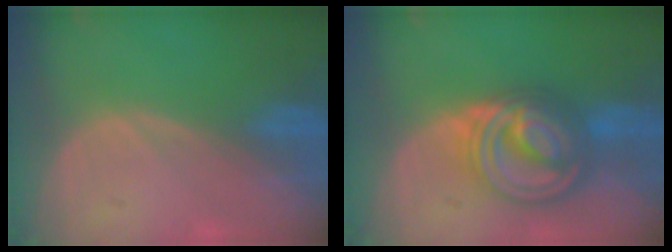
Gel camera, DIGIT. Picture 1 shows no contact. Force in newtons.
{"total": 9.3, "press": 9.3, "slide": 0.7}